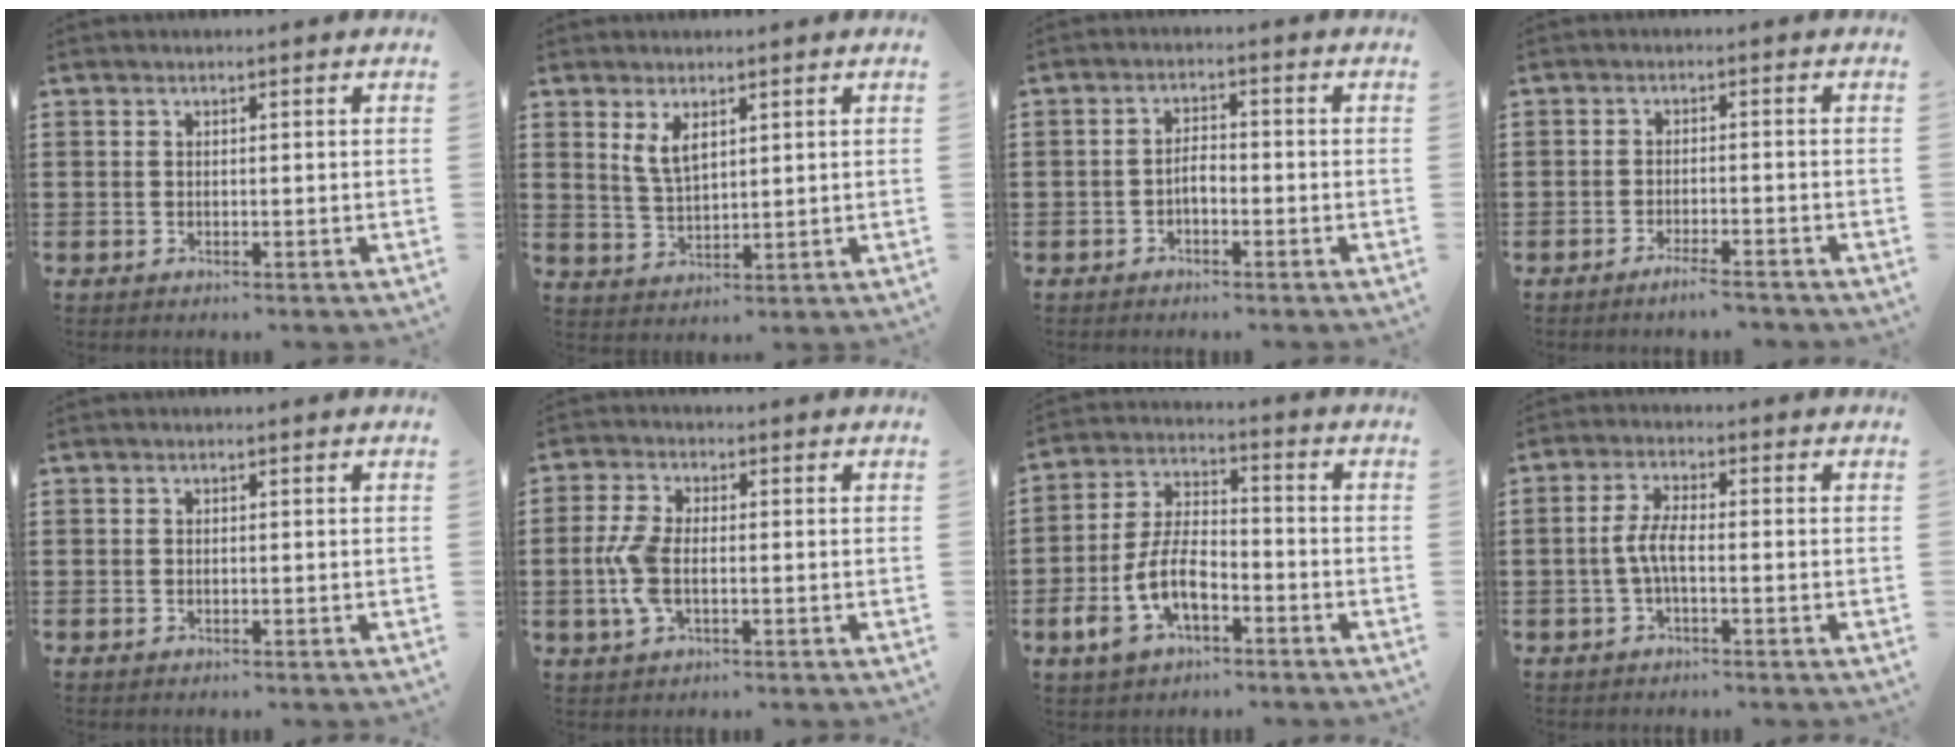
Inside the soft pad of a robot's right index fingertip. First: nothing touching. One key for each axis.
{"total": 3.8, "fx": 1.9, "fy": 1.7, "fz": 2.8, "tx": -0.060, "ty": 0.003, "tz": 0.035}
{"total": 2.0, "fx": -0.9, "fy": 0.8, "fz": 1.5, "tx": -0.031, "ty": 0.005, "tz": -0.019}
{"total": 2.6, "fx": -2.2, "fy": 0.1, "fz": 1.4, "tx": -0.023, "ty": 0.003, "tz": -0.041}
{"total": 0.0}
{"total": 6.1, "fx": -0.8, "fy": 3.0, "fz": 5.3, "tx": -0.130, "ty": -0.006, "tz": -0.021}
{"total": 8.9, "fx": -3.7, "fy": 4.4, "fz": 6.8, "tx": -0.160, "ty": -0.001, "tz": -0.071}
{"total": 4.3, "fx": -0.9, "fy": 1.2, "fz": 4.0, "tx": -0.100, "ty": -0.007, "tz": -0.027}